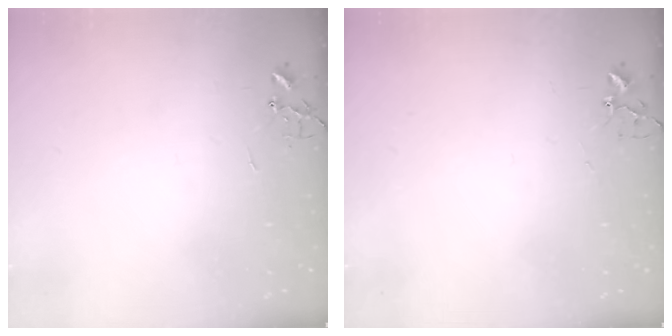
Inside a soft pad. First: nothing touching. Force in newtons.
{"total": 4.2, "press": 4.2, "slide": 0.7}